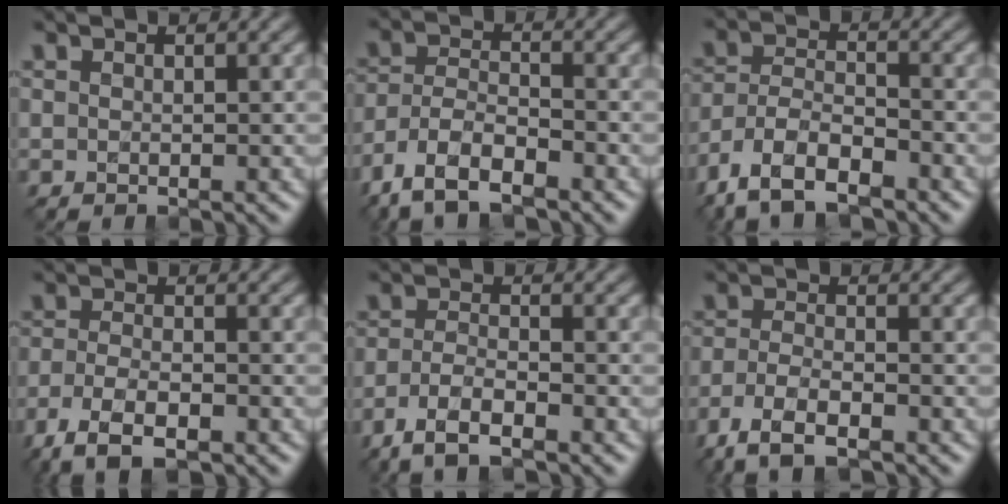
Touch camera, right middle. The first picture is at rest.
{"total": 6.8, "force": [-4.9, 2.7, 3.9], "torque": [-0.076, -0.006, -0.101]}
{"total": 7.7, "force": [-5.6, 3.1, 4.3], "torque": [-0.084, -0.007, -0.113]}
{"total": 5.1, "force": [-3.3, 2.0, 3.4], "torque": [-0.072, -0.009, -0.066]}
{"total": 4.1, "force": [-2.8, 1.2, 2.8], "torque": [-0.059, -0.006, -0.059]}
{"total": 4.9, "force": [-3.4, 1.6, 3.0], "torque": [-0.066, -0.008, -0.071]}